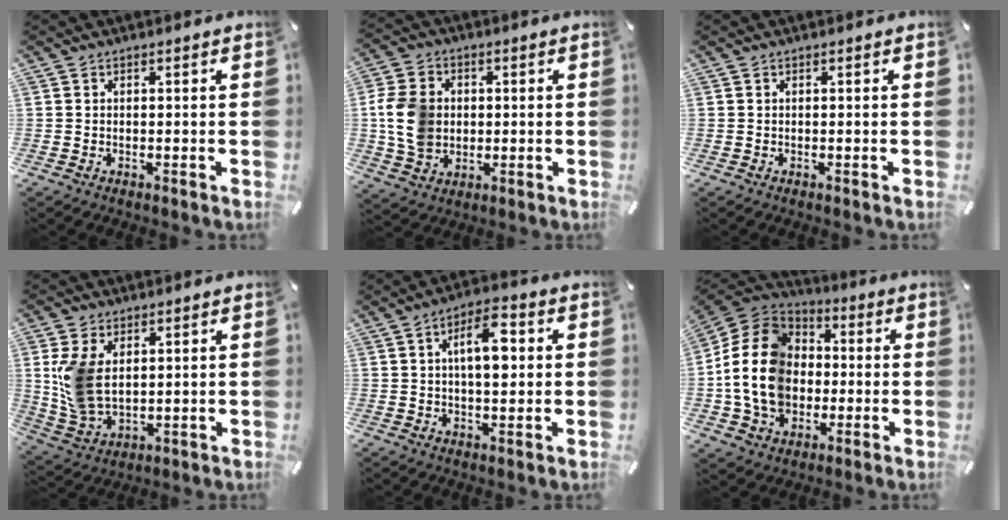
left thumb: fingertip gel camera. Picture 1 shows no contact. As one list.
[{"total": 11.0, "force": [0.3, 9.3, 5.9], "torque": [-0.138, 0.012, 0.008]}, {"total": 0.0}, {"total": 10.1, "force": [2.6, 7.1, 6.8], "torque": [-0.168, -0.002, 0.050]}, {"total": 9.5, "force": [1.8, 4.3, 8.3], "torque": [-0.135, -0.002, 0.023]}, {"total": 17.8, "force": [-2.5, 14.9, 9.4], "torque": [-0.221, 0.020, -0.048]}]